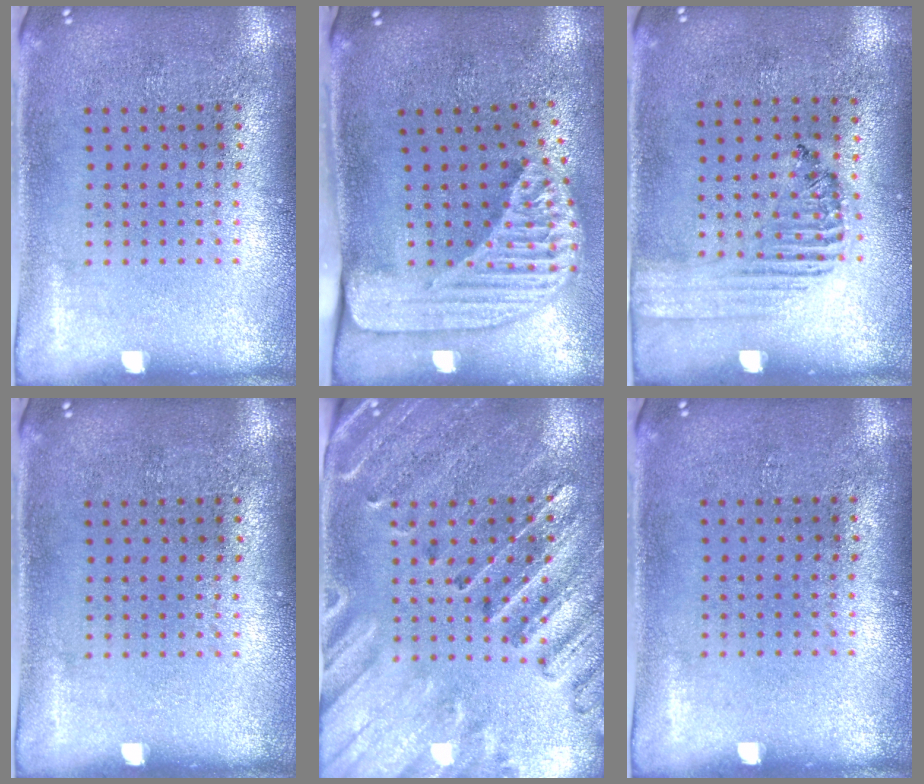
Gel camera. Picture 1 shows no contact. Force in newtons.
{"total": 2.5, "press": 1.7, "slide": 1.8}
{"total": 1.4, "press": 1.1, "slide": 0.9}
{"total": 0.0}
{"total": 2.9, "press": 2.7, "slide": 1.0}
{"total": 0.0}